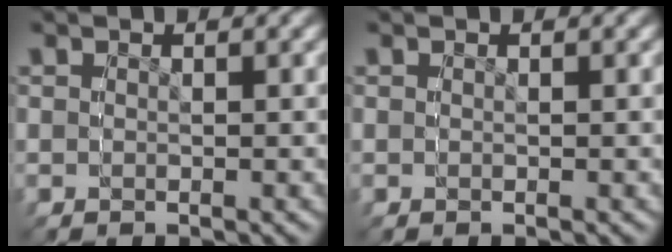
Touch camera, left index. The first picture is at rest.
{"total": 0.0}